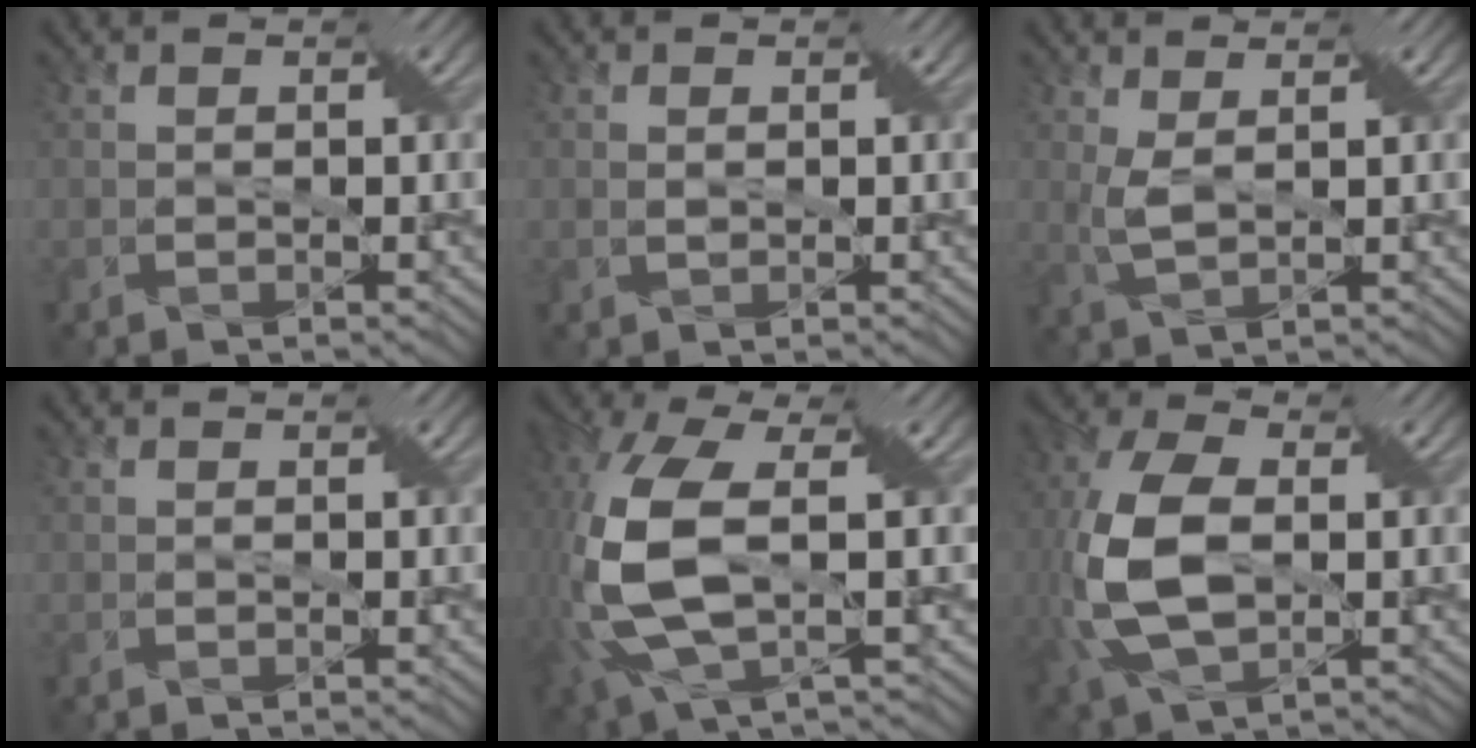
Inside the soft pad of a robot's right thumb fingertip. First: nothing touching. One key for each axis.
{"total": 1.0, "fx": 0.1, "fy": 0.4, "fz": 0.9, "tx": -0.020, "ty": -0.001, "tz": 0.008}
{"total": 2.9, "fx": 1.1, "fy": 0.8, "fz": 2.6, "tx": -0.066, "ty": 0.001, "tz": 0.026}
{"total": 0.0}
{"total": 12.4, "fx": 0.0, "fy": 5.4, "fz": 11.2, "tx": -0.295, "ty": -0.003, "tz": 0.003}
{"total": 12.7, "fx": -0.7, "fy": 7.3, "fz": 10.3, "tx": -0.262, "ty": -0.012, "tz": -0.001}